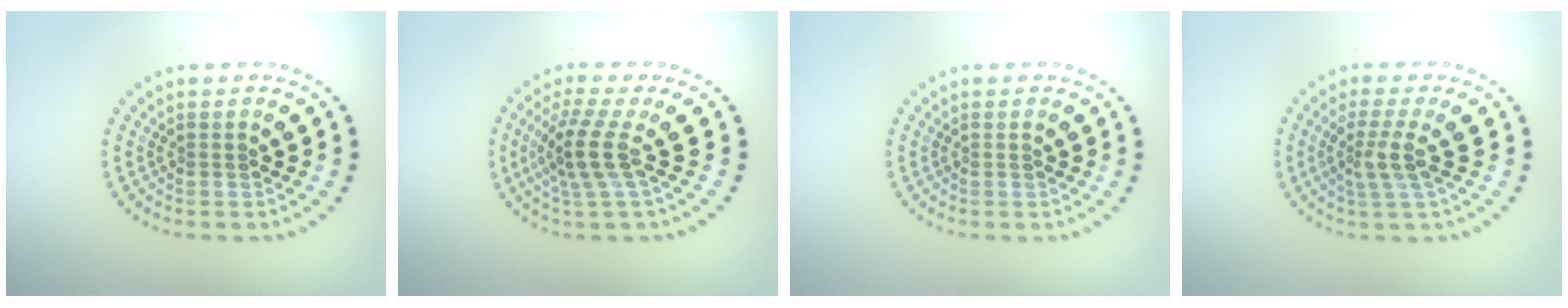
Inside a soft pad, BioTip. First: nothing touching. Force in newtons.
{"total": 3.7, "press": 2.8, "slide": 2.5}
{"total": 0.0}
{"total": 2.6, "press": 2.1, "slide": 1.5}